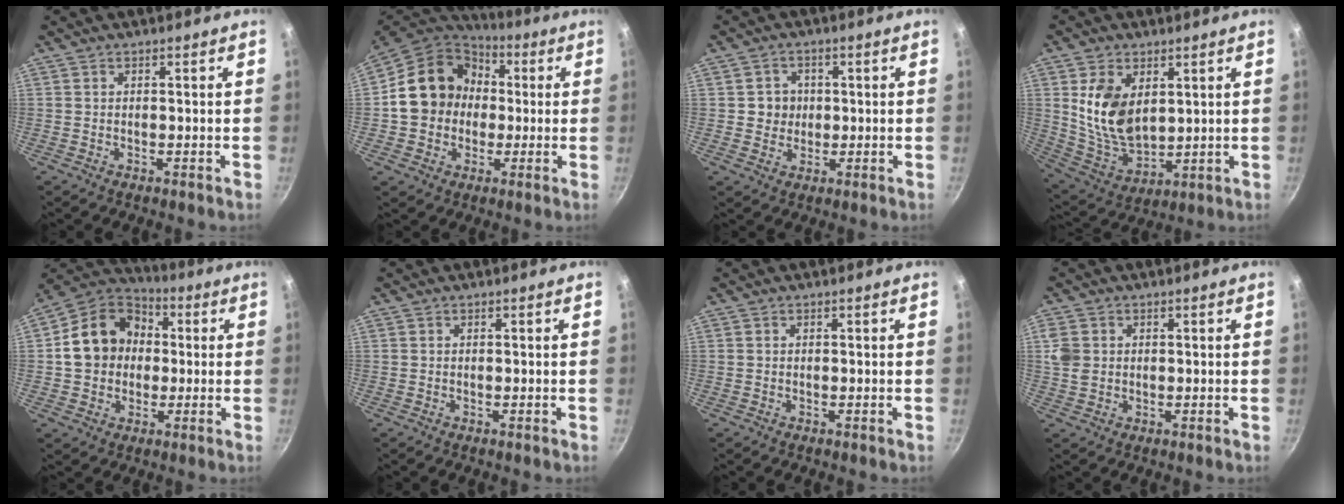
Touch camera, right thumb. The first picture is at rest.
{"total": 16.5, "force": [0.8, 14.3, 8.1], "torque": [-0.112, 0.038, 0.001]}
{"total": 4.2, "force": [0.4, 4.0, 1.2], "torque": [0.008, 0.002, 0.002]}
{"total": 13.0, "force": [3.3, 8.3, 9.4], "torque": [-0.158, -0.030, 0.079]}
{"total": 15.1, "force": [1.1, 12.6, 8.3], "torque": [-0.109, 0.031, 0.006]}
{"total": 0.0}
{"total": 0.0}
{"total": 4.2, "force": [0.7, 3.5, 2.2], "torque": [-0.036, -0.005, 0.013]}